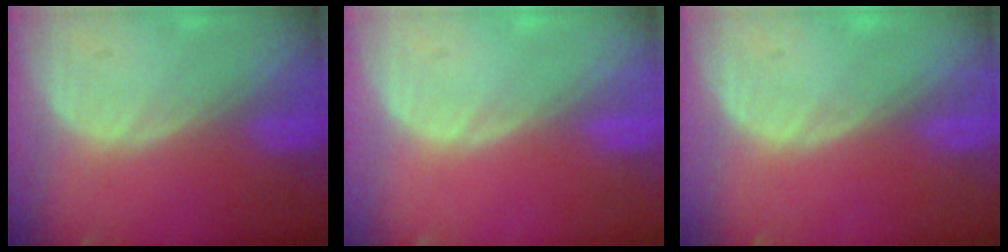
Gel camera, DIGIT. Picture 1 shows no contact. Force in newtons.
{"total": 0.0}
{"total": 0.0}